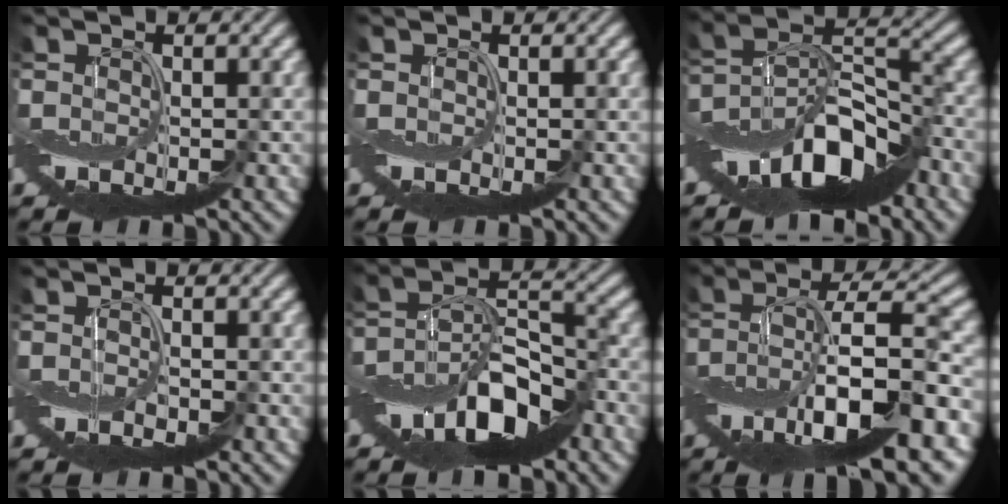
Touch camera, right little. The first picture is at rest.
{"total": 0.0}
{"total": 11.2, "force": [-6.8, 4.2, 7.9], "torque": [-0.129, 0.014, -0.133]}
{"total": 1.0, "force": [-0.6, 0.1, 0.7], "torque": [-0.016, -0.003, -0.013]}
{"total": 9.6, "force": [-5.3, 3.8, 7.0], "torque": [-0.121, 0.011, -0.103]}
{"total": 12.9, "force": [-4.6, 4.6, 11.1], "torque": [-0.195, 0.015, -0.080]}